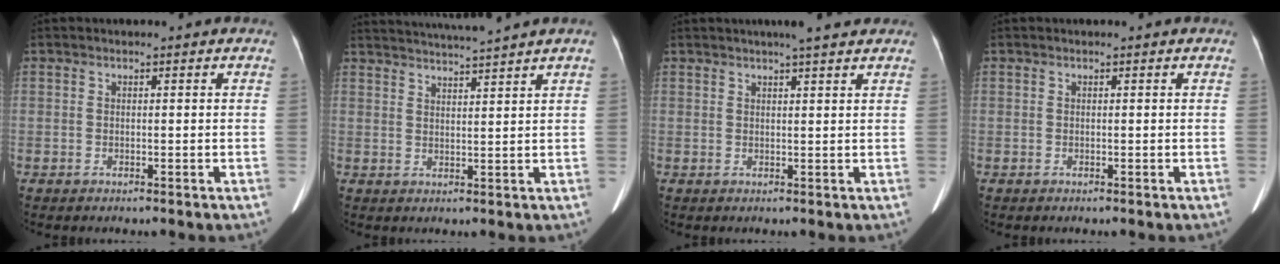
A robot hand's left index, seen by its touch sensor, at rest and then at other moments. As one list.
[{"total": 8.1, "force": [7.4, -2.1, 2.5], "torque": [-0.041, 0.004, 0.114]}, {"total": 5.5, "force": [4.6, 0.2, 3.0], "torque": [-0.044, 0.016, 0.061]}, {"total": 0.0}]